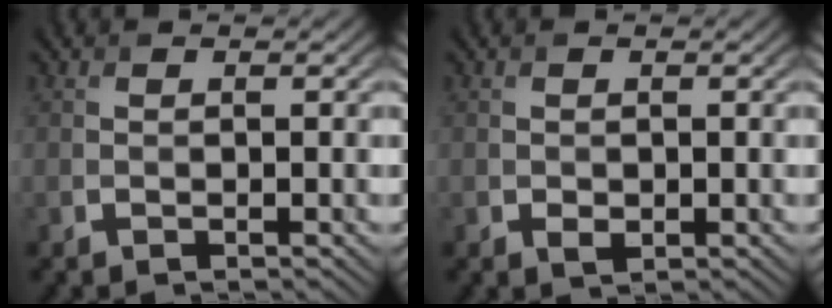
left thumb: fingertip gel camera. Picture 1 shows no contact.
{"total": 1.0, "force": [-0.2, 0.8, 0.6], "torque": [-0.010, -0.006, -0.001]}